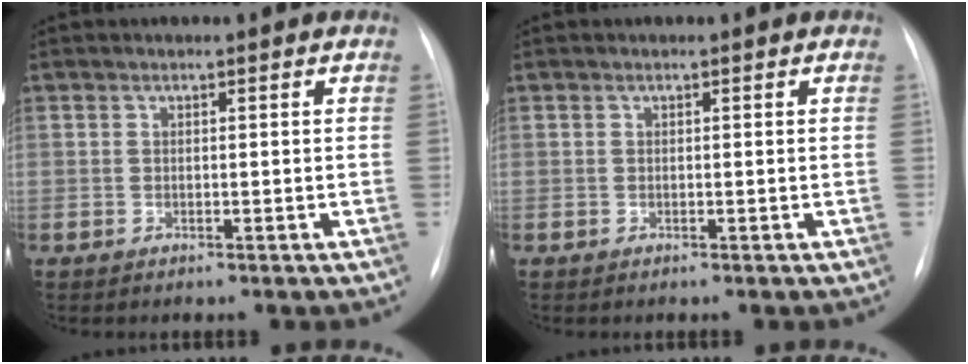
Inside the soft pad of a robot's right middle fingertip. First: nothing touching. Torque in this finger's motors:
{"motor_torque": [0.84, -1.03, 0.10, 0.01]}